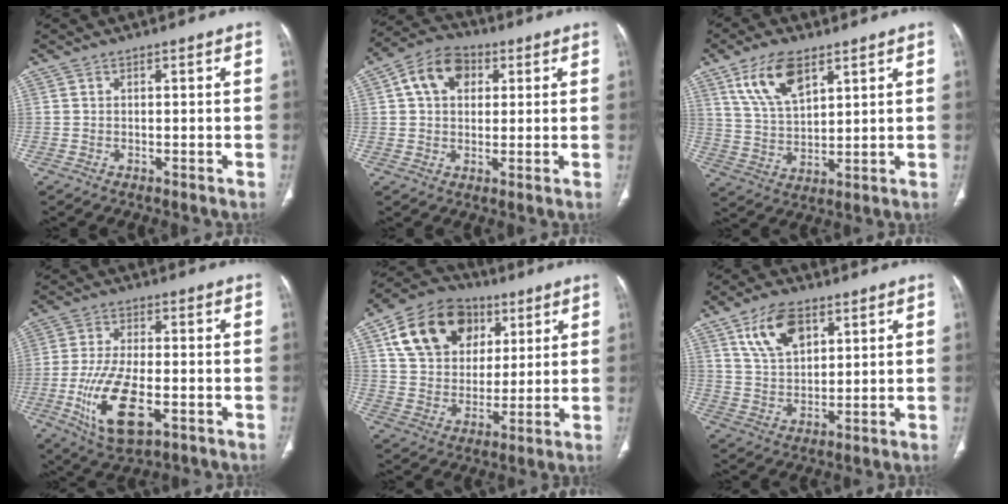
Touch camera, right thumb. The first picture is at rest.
{"total": 9.6, "force": [2.9, 6.9, 6.1], "torque": [-0.089, 0.012, 0.041]}
{"total": 11.0, "force": [6.1, 5.2, 7.6], "torque": [-0.133, -0.023, 0.126]}
{"total": 13.9, "force": [-4.3, 6.2, 11.7], "torque": [-0.229, 0.001, -0.069]}
{"total": 18.3, "force": [7.6, 13.4, 9.9], "torque": [-0.147, -0.003, 0.132]}
{"total": 10.4, "force": [5.2, 5.8, 6.9], "torque": [-0.108, -0.019, 0.104]}